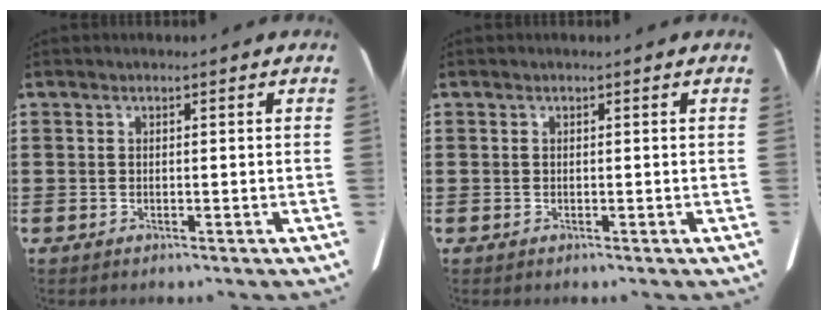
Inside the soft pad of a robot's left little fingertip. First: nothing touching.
{"total": 0.0}